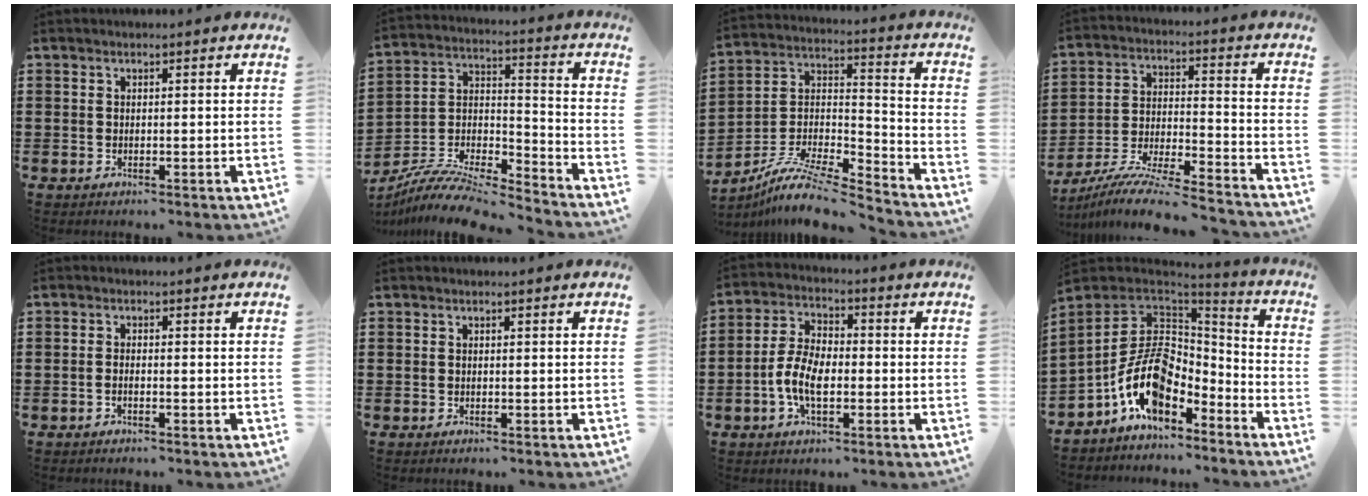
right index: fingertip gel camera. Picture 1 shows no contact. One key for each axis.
{"total": 9.9, "fx": -9.3, "fy": 1.6, "fz": 3.1, "tx": -0.063, "ty": 0.012, "tz": -0.188}
{"total": 10.7, "fx": -9.2, "fy": 2.2, "fz": 5.0, "tx": -0.102, "ty": 0.013, "tz": -0.186}
{"total": 9.1, "fx": -8.5, "fy": -0.2, "fz": 3.2, "tx": -0.062, "ty": -0.004, "tz": -0.173}
{"total": 0.9, "fx": -0.6, "fy": -0.1, "fz": 0.7, "tx": -0.016, "ty": -0.009, "tz": -0.008}
{"total": 0.0}
{"total": 6.9, "fx": -1.8, "fy": 3.7, "fz": 5.6, "tx": -0.130, "ty": 0.002, "tz": -0.041}
{"total": 12.7, "fx": -4.6, "fy": 7.7, "fz": 9.0, "tx": -0.211, "ty": 0.007, "tz": -0.093}